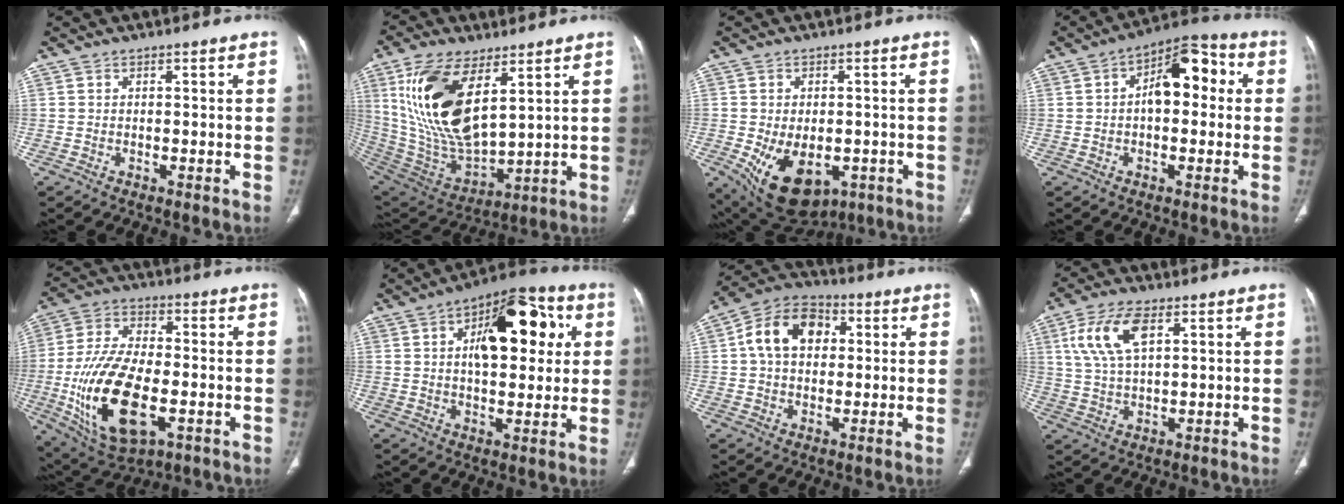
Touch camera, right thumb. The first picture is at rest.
{"total": 20.7, "force": [7.8, 9.7, 16.5], "torque": [-0.313, -0.032, 0.162]}
{"total": 14.1, "force": [-4.8, 8.9, 9.8], "torque": [-0.153, -0.004, -0.051]}
{"total": 11.6, "force": [1.5, 6.5, 9.5], "torque": [-0.112, 0.034, 0.012]}
{"total": 20.3, "force": [-4.7, 10.1, 16.9], "torque": [-0.326, 0.004, -0.070]}
{"total": 17.8, "force": [4.6, 8.9, 14.7], "torque": [-0.172, 0.012, 0.064]}
{"total": 12.7, "force": [2.5, 9.2, 8.4], "torque": [-0.124, 0.020, 0.032]}
{"total": 10.2, "force": [3.9, 4.8, 8.1], "torque": [-0.169, 0.000, 0.078]}